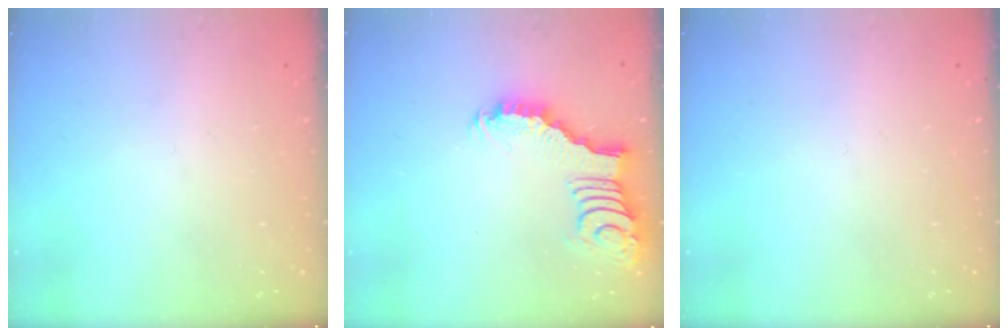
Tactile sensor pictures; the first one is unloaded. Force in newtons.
{"total": 4.7, "press": 4.6, "slide": 0.4}
{"total": 0.0}